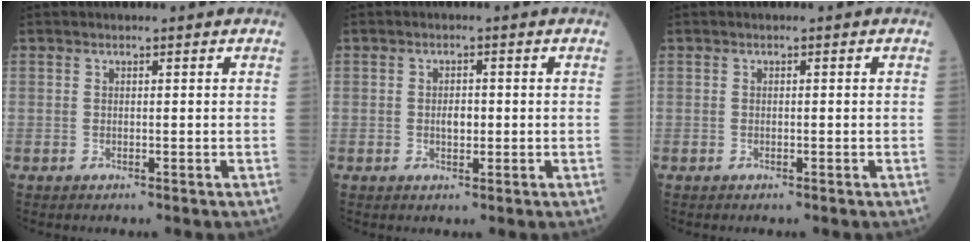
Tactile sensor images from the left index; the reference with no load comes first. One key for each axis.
{"total": 1.8, "fx": -0.3, "fy": 1.0, "fz": 1.4, "tx": -0.022, "ty": -0.002, "tz": -0.006}
{"total": 0.0}